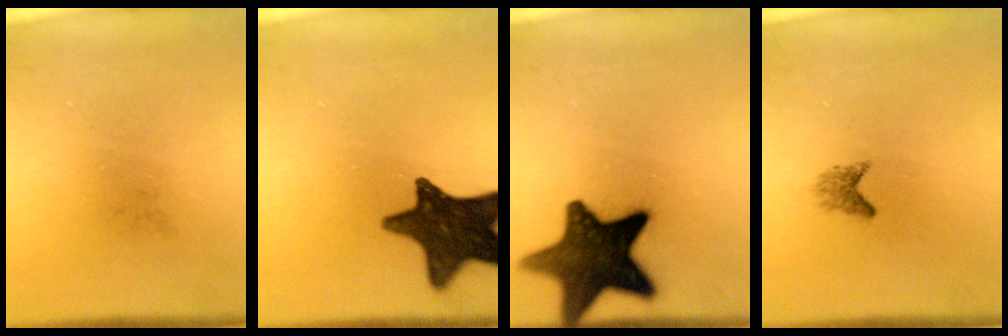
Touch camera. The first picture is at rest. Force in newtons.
{"total": 14.7}
{"total": 15.5}
{"total": 1.4}